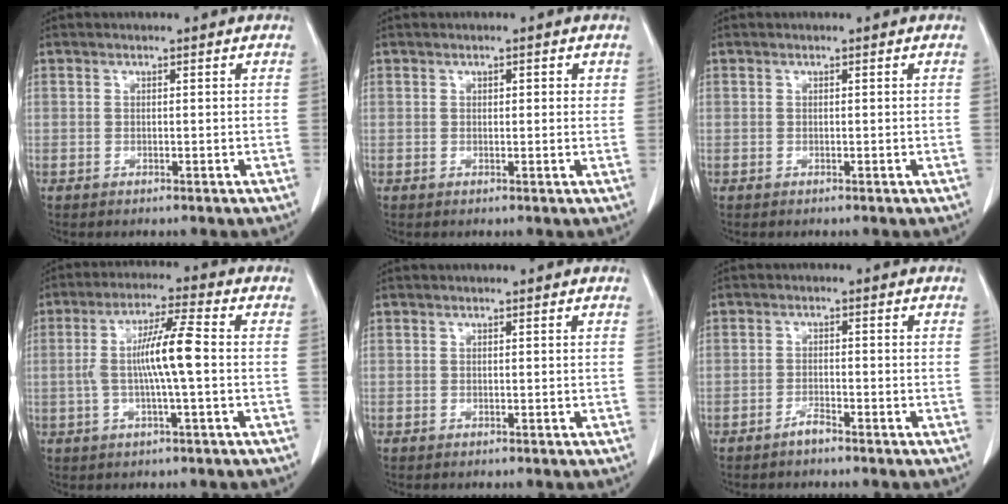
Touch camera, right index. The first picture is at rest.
{"total": 1.7, "force": [0.8, 0.7, 1.3], "torque": [-0.015, 0.000, 0.008]}
{"total": 0.0}
{"total": 8.4, "force": [-0.3, 0.3, 8.4], "torque": [-0.162, 0.014, -0.009]}
{"total": 0.0}
{"total": 1.8, "force": [-1.5, 0.3, 0.8], "torque": [-0.014, 0.001, -0.027]}